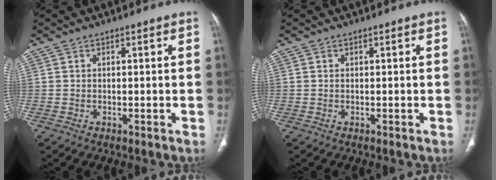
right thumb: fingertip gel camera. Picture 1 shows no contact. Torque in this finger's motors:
{"motor_torque": [0.22, 1.38, 0.47, -0.34, -0.02]}